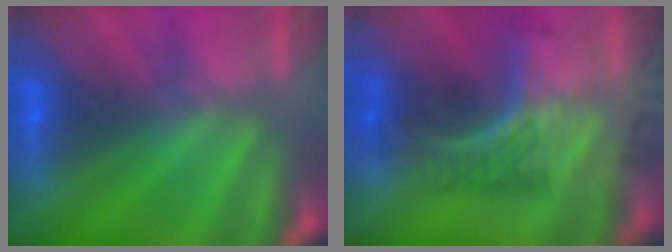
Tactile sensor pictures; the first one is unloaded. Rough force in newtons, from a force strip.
{"total": 2.9}